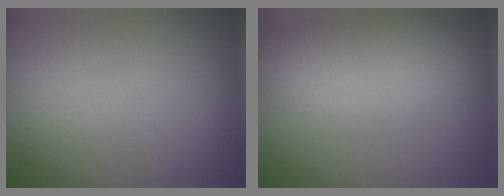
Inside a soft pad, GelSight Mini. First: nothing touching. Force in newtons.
{"total": 7.5, "press": 7.5, "slide": 0.5}